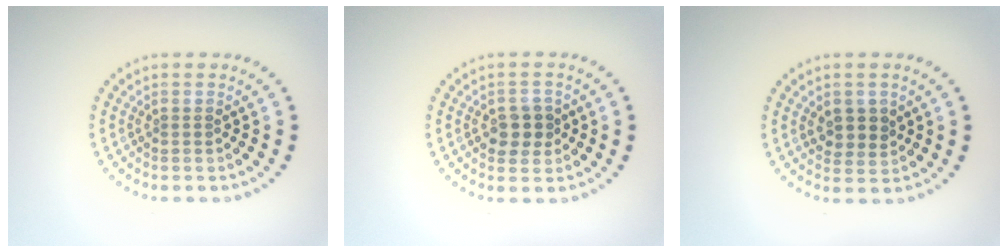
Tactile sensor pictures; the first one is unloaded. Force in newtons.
{"total": 2.4, "press": 2.3, "slide": 0.6}
{"total": 2.5, "press": 2.3, "slide": 0.8}